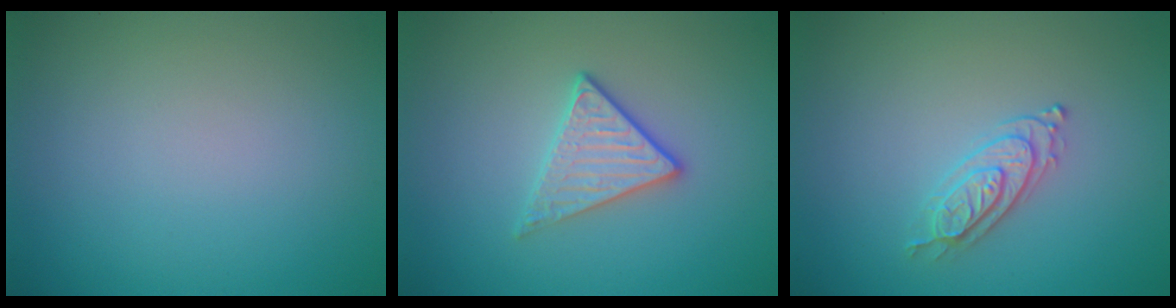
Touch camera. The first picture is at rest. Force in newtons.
{"total": 2.7, "press": 2.4, "slide": 1.2}
{"total": 2.2, "press": 2.2, "slide": 0.5}